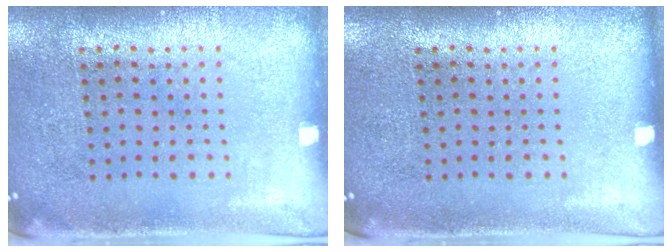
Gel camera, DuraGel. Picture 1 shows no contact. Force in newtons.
{"total": 0.0}